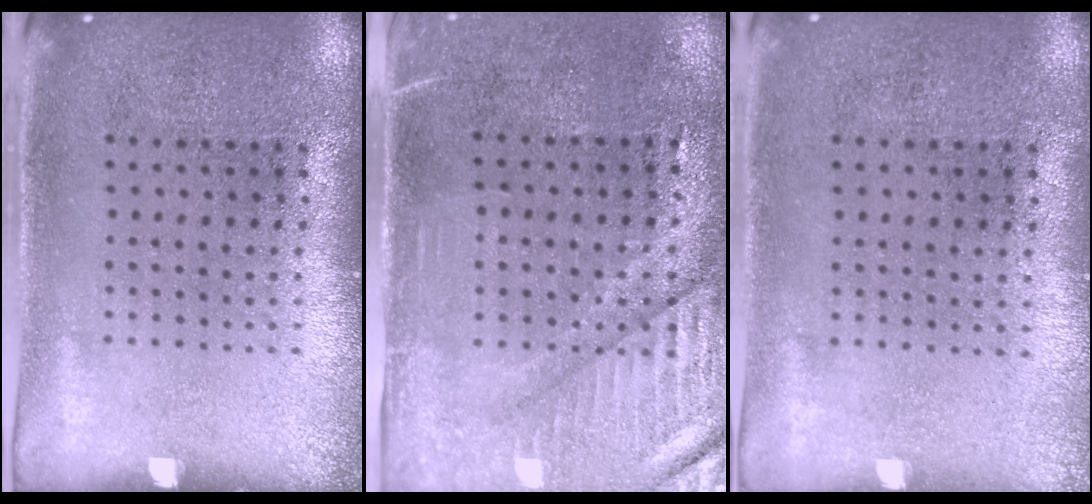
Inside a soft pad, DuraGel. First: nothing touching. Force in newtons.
{"total": 3.5, "press": 3.1, "slide": 1.6}
{"total": 0.0}